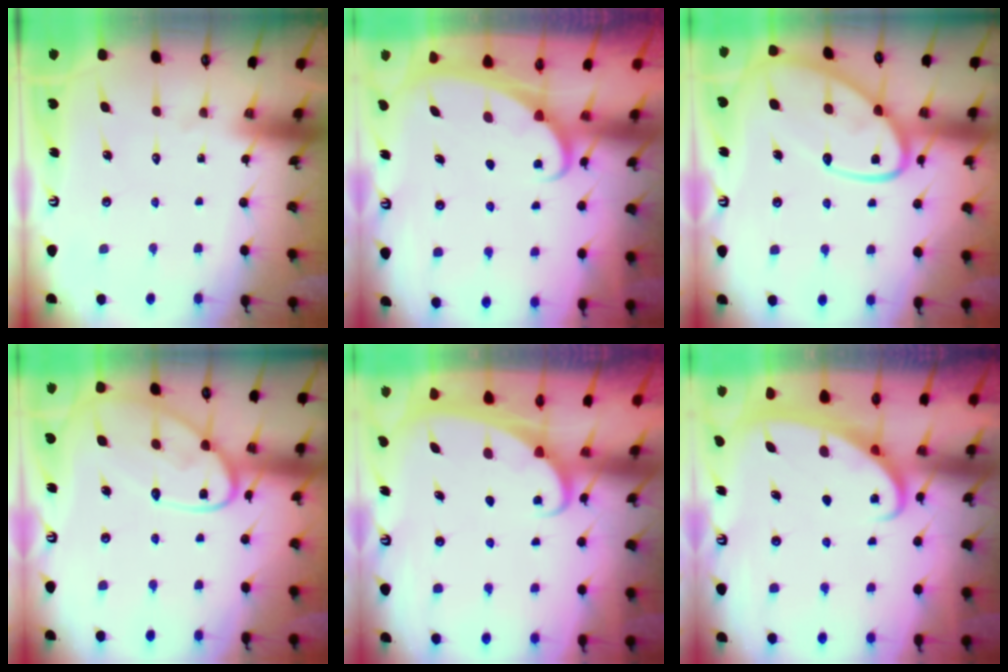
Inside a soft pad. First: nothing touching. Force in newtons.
{"total": 2.3, "press": 2.3, "slide": 0.3}
{"total": 16.4, "press": 16.3, "slide": 1.7}
{"total": 14.6, "press": 14.5, "slide": 1.4}
{"total": 1.9, "press": 1.9, "slide": 0.1}
{"total": 2.5, "press": 2.4, "slide": 0.3}